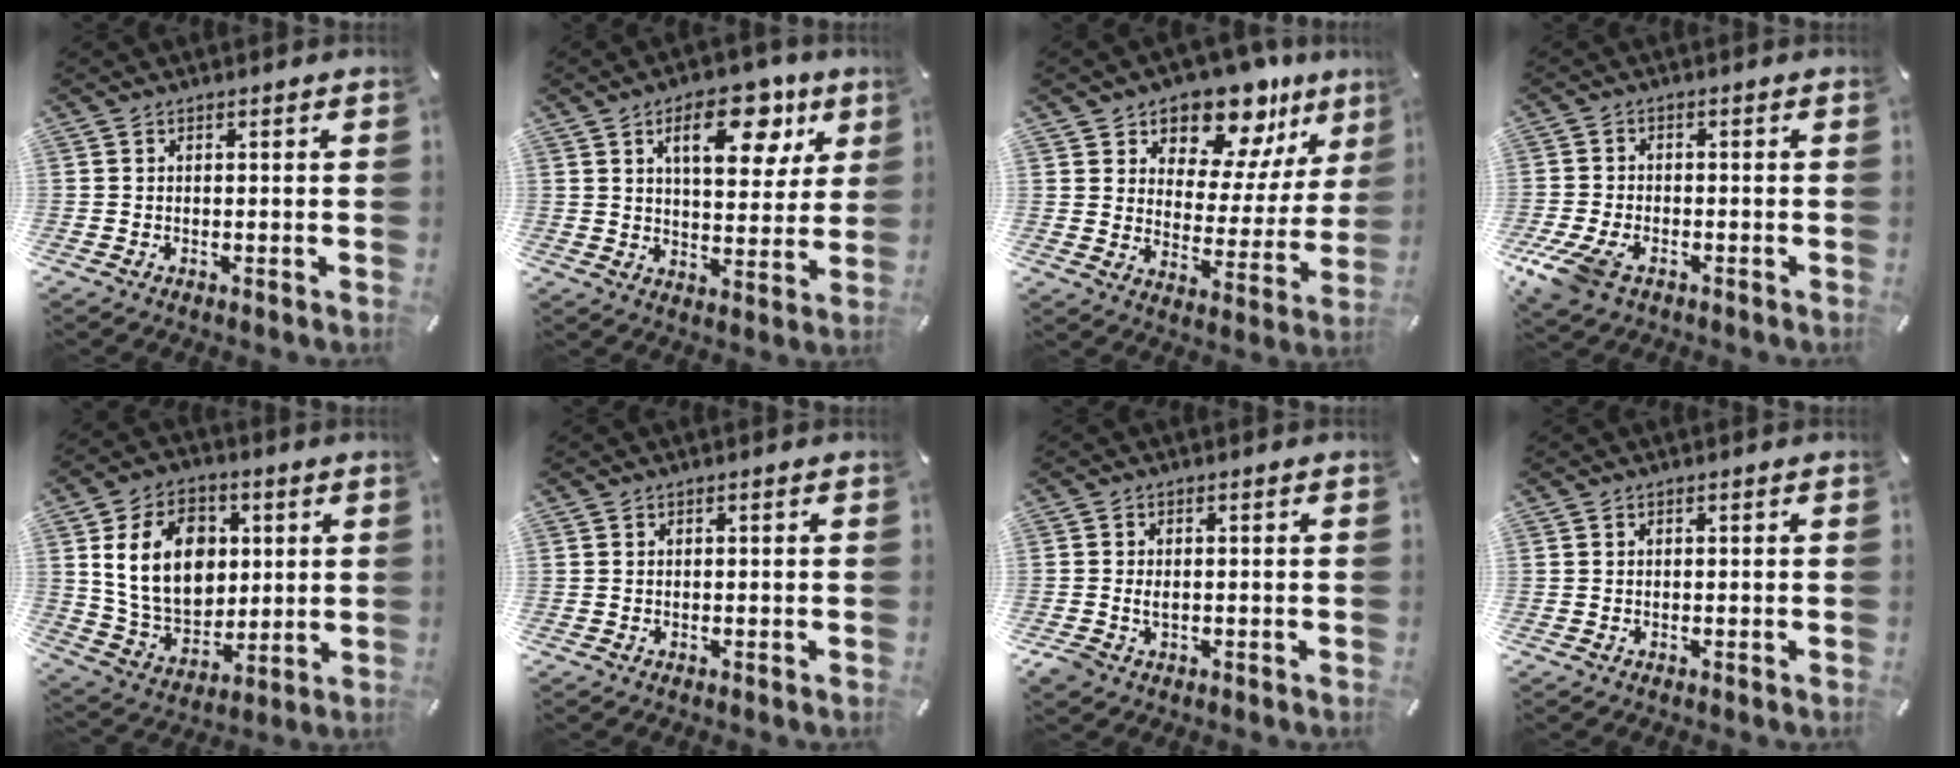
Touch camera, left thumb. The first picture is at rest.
{"total": 15.2, "force": [7.5, 8.1, 10.4], "torque": [-0.135, -0.025, 0.121]}
{"total": 14.0, "force": [11.6, 6.9, 3.9], "torque": [-0.067, -0.102, 0.205]}
{"total": 7.2, "force": [-3.8, 4.2, 4.4], "torque": [-0.112, 0.003, -0.073]}
{"total": 16.1, "force": [3.3, 12.3, 9.9], "torque": [-0.190, 0.009, 0.062]}
{"total": 0.0}
{"total": 2.2, "force": [-0.4, 1.6, 1.5], "torque": [-0.034, 0.000, -0.008]}
{"total": 0.0}